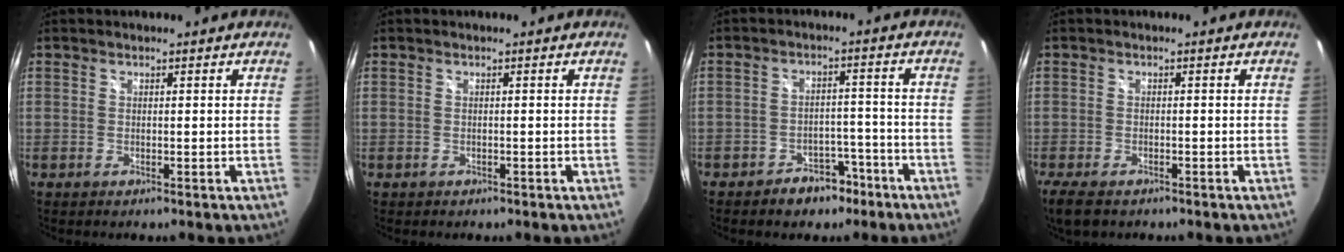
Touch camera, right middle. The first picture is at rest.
{"total": 0.7, "force": [-0.4, 0.5, 0.1], "torque": [-0.004, -0.001, -0.005]}
{"total": 6.7, "force": [-4.8, 4.1, 2.1], "torque": [-0.045, 0.020, -0.058]}
{"total": 5.7, "force": [-4.2, 2.4, 3.1], "torque": [-0.076, -0.024, -0.077]}